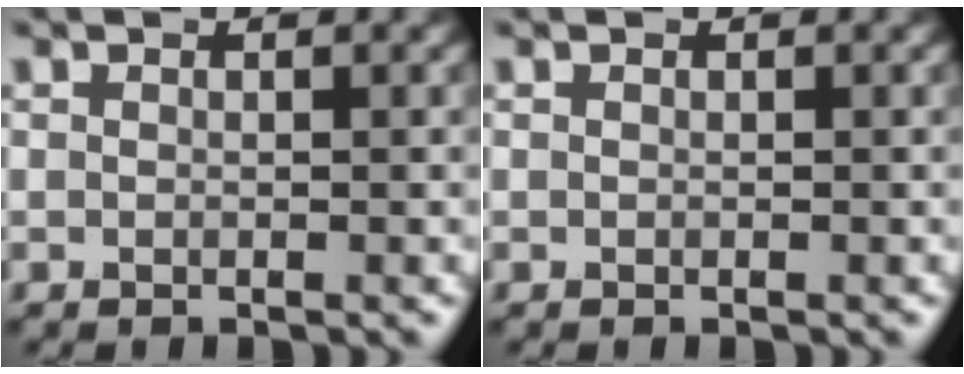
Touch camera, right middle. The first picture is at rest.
{"total": 0.0}